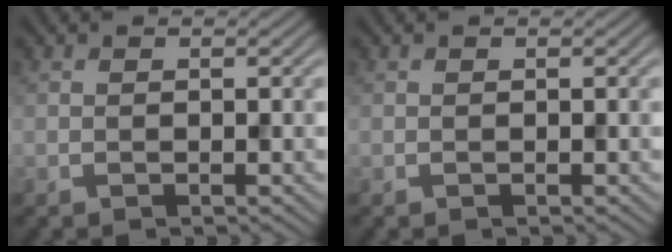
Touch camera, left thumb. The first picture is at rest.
{"total": 0.0}